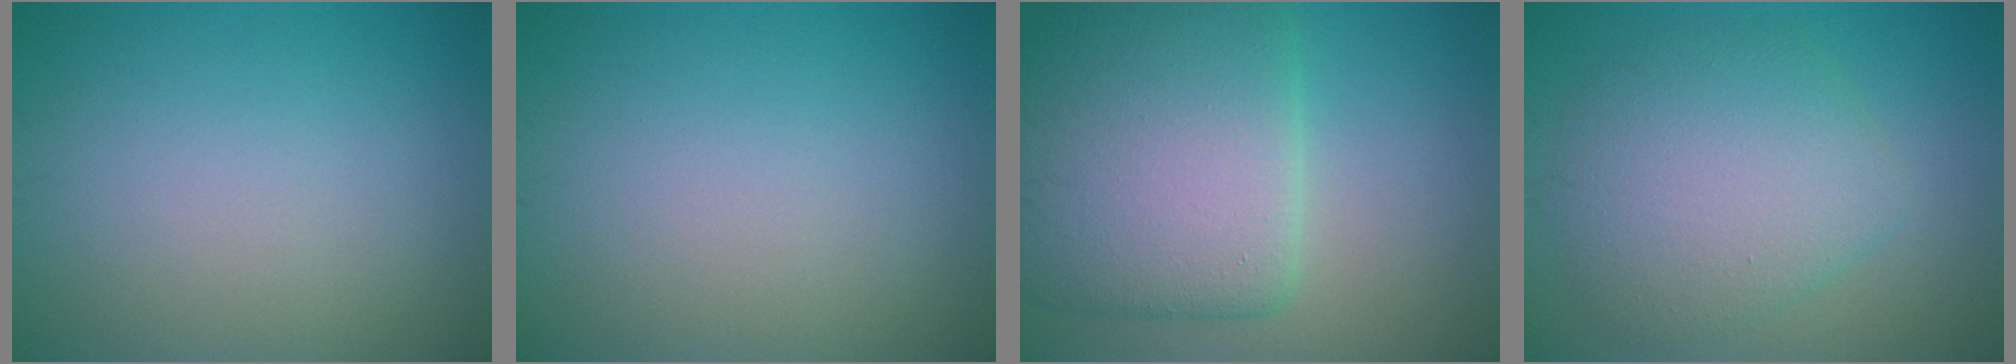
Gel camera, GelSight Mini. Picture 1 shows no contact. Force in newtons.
{"total": 0.0}
{"total": 10.9, "press": 10.9, "slide": 0.3}
{"total": 6.0, "press": 6.0, "slide": 0.2}